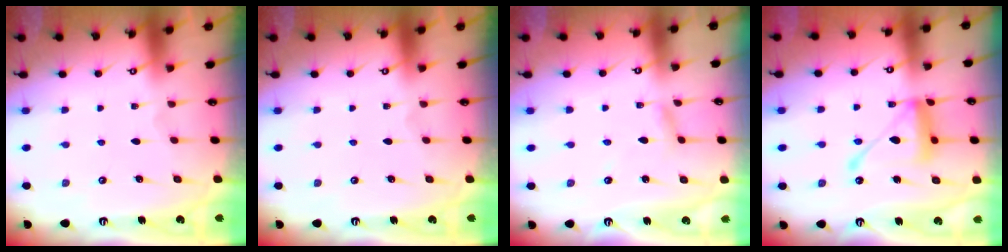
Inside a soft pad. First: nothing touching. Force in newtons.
{"total": 0.0}
{"total": 2.3, "press": 2.3, "slide": 0.2}
{"total": 15.1, "press": 15.1, "slide": 1.1}